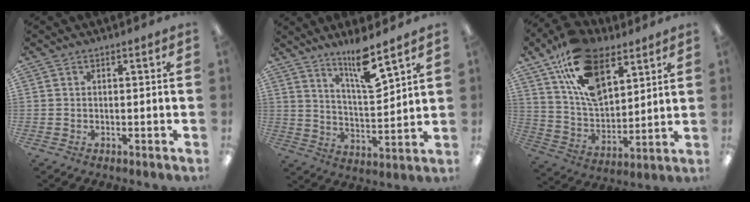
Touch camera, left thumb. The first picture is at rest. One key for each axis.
{"total": 11.4, "fx": 8.8, "fy": 2.1, "fz": 6.9, "tx": -0.110, "ty": -0.057, "tz": 0.148}
{"total": 18.8, "fx": 10.8, "fy": 10.4, "fz": 11.3, "tx": -0.206, "ty": -0.036, "tz": 0.200}